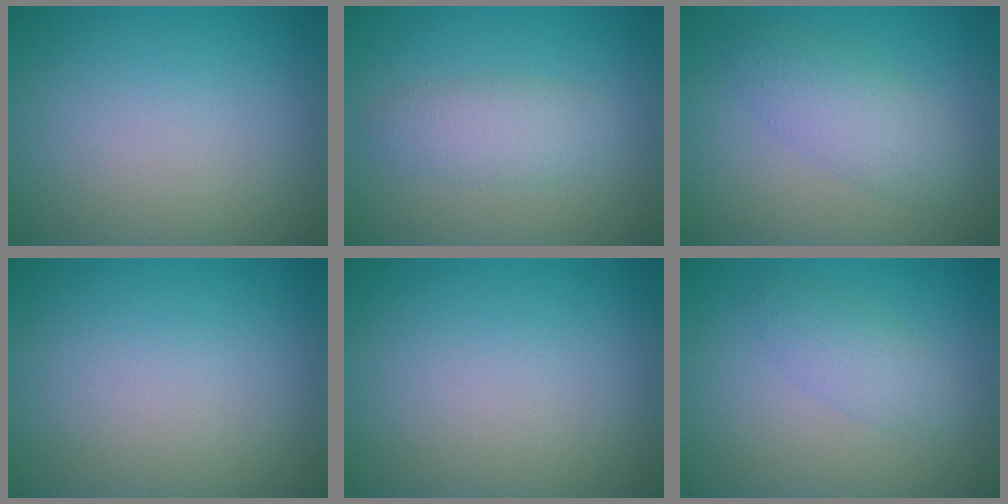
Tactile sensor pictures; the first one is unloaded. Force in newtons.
{"total": 2.7, "press": 2.7, "slide": 0.1}
{"total": 2.3, "press": 2.3, "slide": 0.2}
{"total": 0.0}
{"total": 0.0}
{"total": 2.0, "press": 2.0, "slide": 0.0}